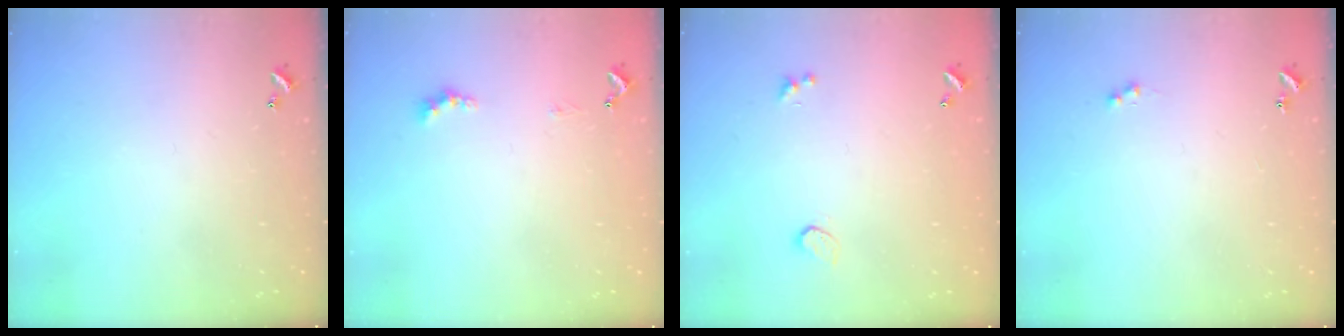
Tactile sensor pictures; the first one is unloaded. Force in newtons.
{"total": 1.5, "press": 1.4, "slide": 0.5}
{"total": 0.7, "press": 0.5, "slide": 0.4}
{"total": 1.2, "press": 1.1, "slide": 0.6}